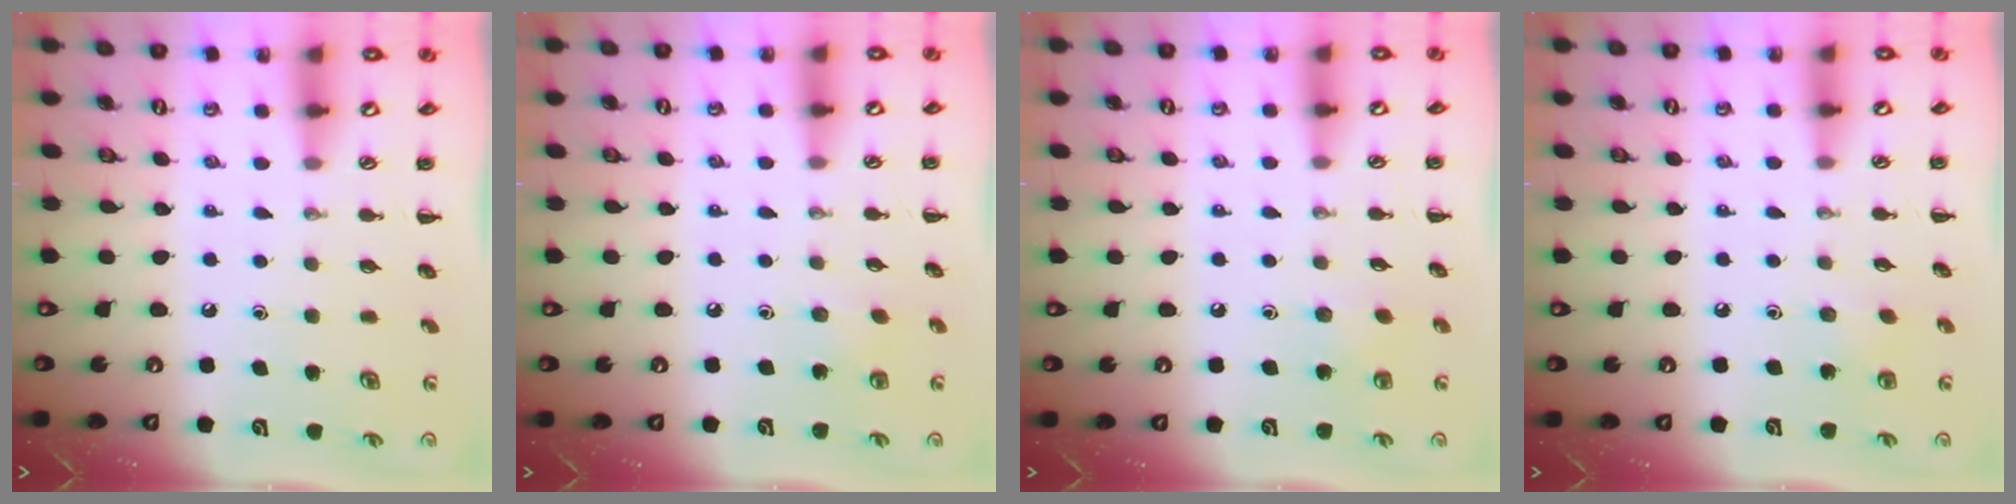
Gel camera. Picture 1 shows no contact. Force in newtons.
{"total": 3.0, "press": 2.8, "slide": 1.0}
{"total": 4.0, "press": 3.8, "slide": 1.2}
{"total": 3.0, "press": 2.8, "slide": 1.0}